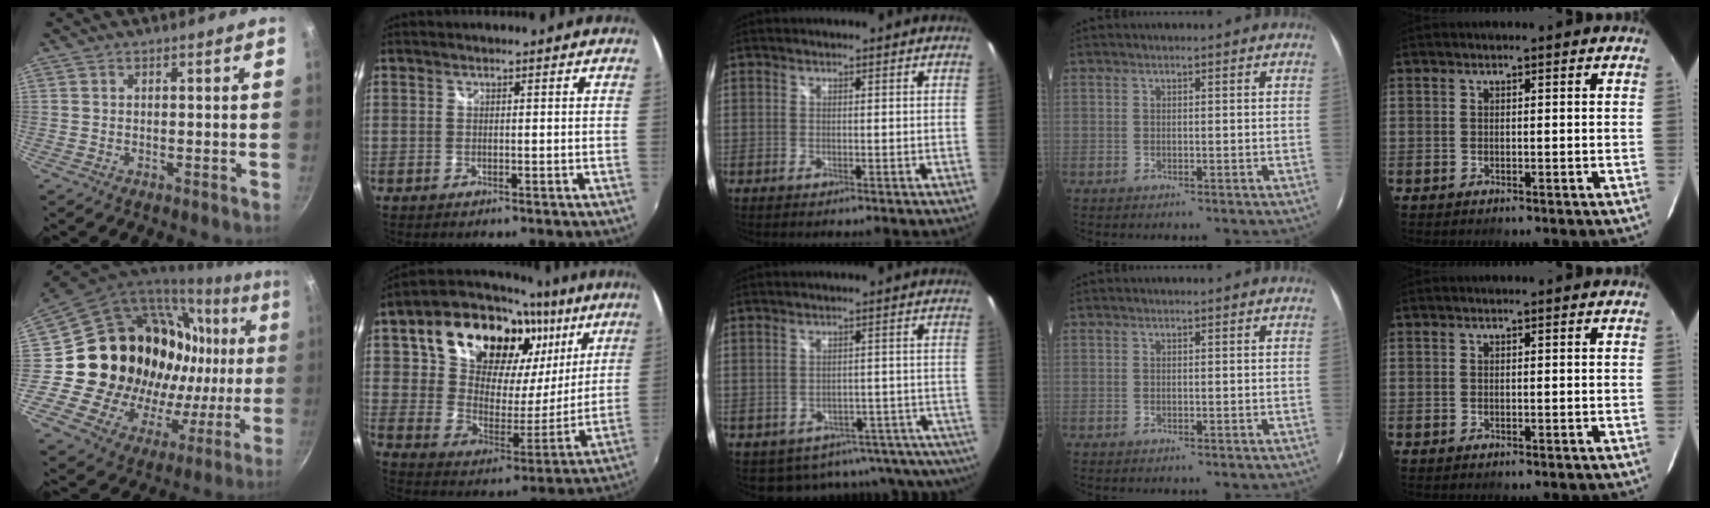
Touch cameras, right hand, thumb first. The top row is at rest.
{"thumb": {"total": 28.6, "force": [2.6, 21.1, 19.1], "torque": [-0.280, 0.020, 0.057]}, "index": {"total": 26.7, "force": [13.3, 16.9, 15.8], "torque": [-0.287, 0.058, 0.239]}, "middle": {"total": 18.6, "force": [-16.4, 7.3, 4.8], "torque": [-0.063, 0.029, -0.182]}}